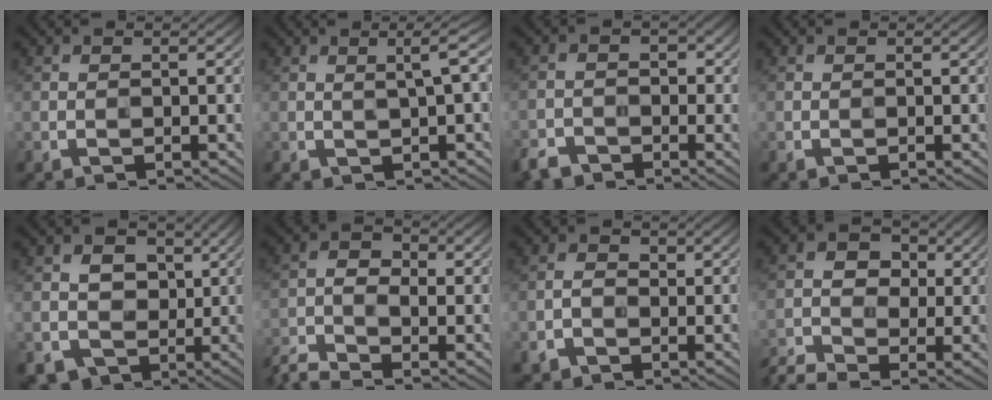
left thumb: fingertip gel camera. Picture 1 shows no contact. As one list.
[{"total": 2.6, "force": [0.6, 0.3, 2.5], "torque": [-0.042, 0.013, 0.010]}, {"total": 3.2, "force": [-2.2, 2.3, 0.9], "torque": [-0.016, -0.002, -0.048]}, {"total": 0.0}, {"total": 6.9, "force": [0.3, 6.1, 3.2], "torque": [-0.053, -0.002, -0.001]}, {"total": 4.5, "force": [-3.0, 1.8, 2.9], "torque": [-0.065, -0.005, -0.074]}, {"total": 2.1, "force": [-0.5, 1.8, 1.0], "torque": [-0.022, -0.003, -0.012]}, {"total": 4.7, "force": [-1.9, 3.5, 2.6], "torque": [-0.056, 0.004, -0.047]}]